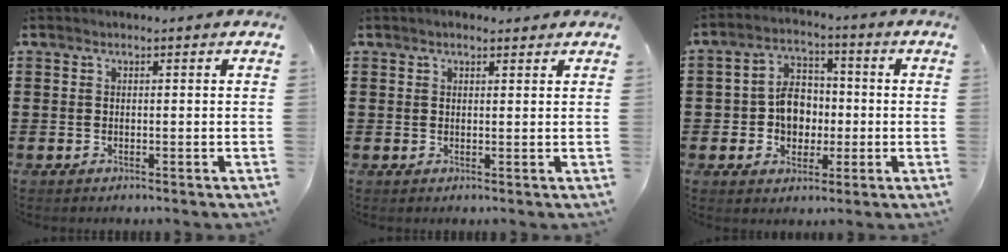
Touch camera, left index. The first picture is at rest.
{"total": 1.5, "force": [1.2, 0.6, 0.7], "torque": [-0.015, 0.006, 0.023]}
{"total": 6.9, "force": [-0.5, 5.6, 4.1], "torque": [-0.088, 0.012, -0.012]}